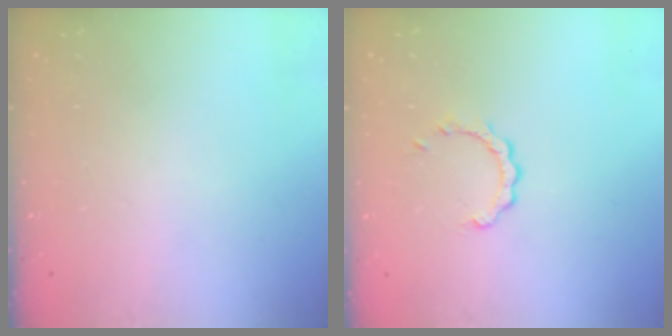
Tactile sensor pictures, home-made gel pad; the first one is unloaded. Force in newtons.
{"total": 2.5, "press": 2.5, "slide": 0.3}